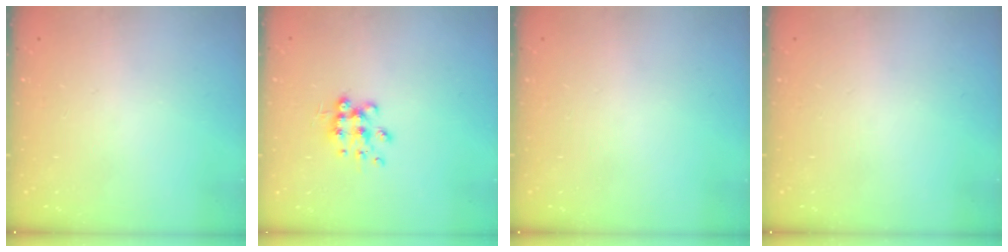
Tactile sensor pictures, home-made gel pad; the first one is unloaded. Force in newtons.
{"total": 8.0, "press": 8.0, "slide": 0.5}
{"total": 0.0}
{"total": 0.0}